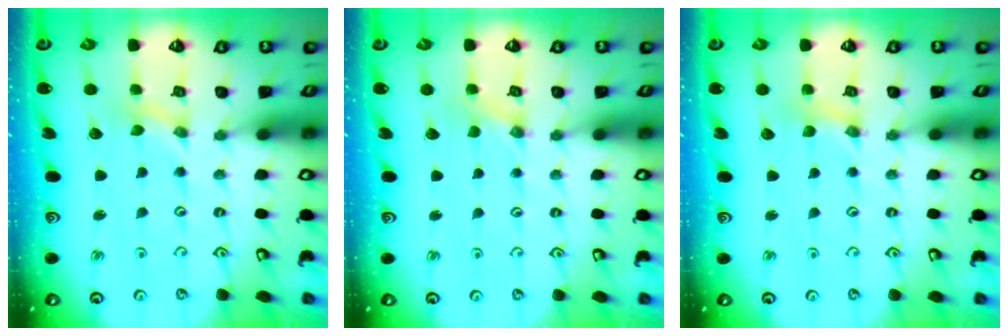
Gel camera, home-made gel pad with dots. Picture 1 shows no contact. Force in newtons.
{"total": 0.0}
{"total": 1.4, "press": 1.4, "slide": 0.3}